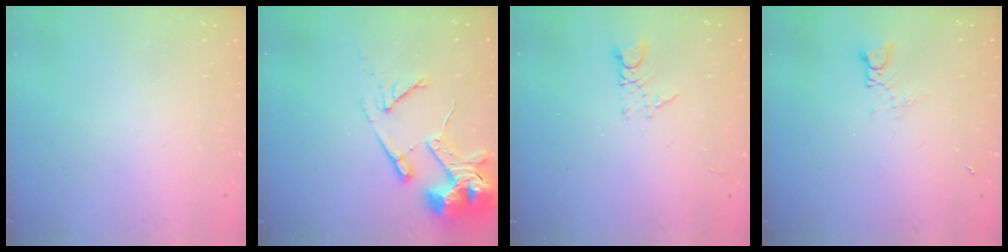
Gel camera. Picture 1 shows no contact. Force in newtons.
{"total": 14.8, "press": 14.7, "slide": 1.8}
{"total": 3.1, "press": 3.1, "slide": 0.2}
{"total": 2.4, "press": 2.4, "slide": 0.4}